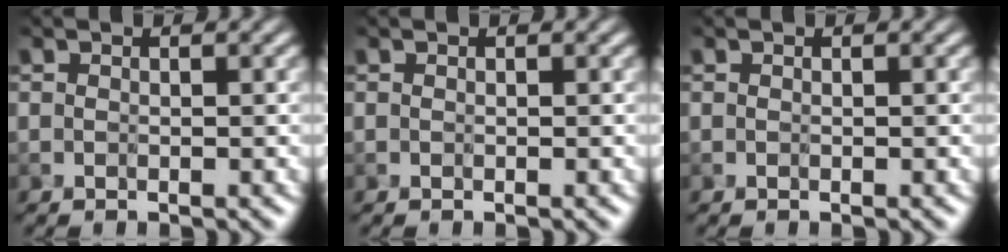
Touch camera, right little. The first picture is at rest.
{"total": 0.0}
{"total": 0.0}